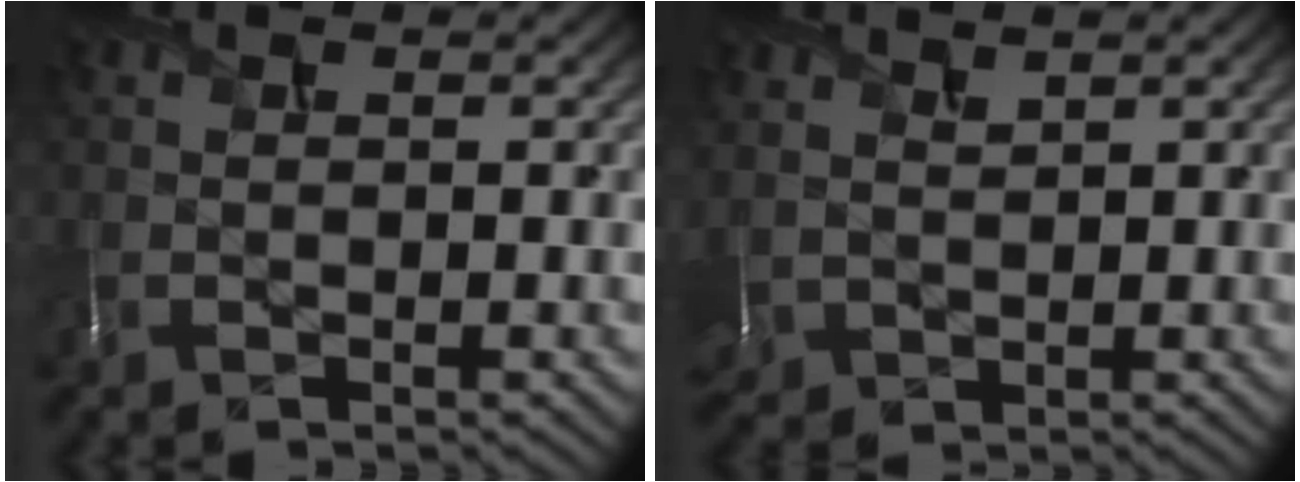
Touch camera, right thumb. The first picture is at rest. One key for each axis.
{"total": 2.6, "fx": 2.3, "fy": 1.1, "fz": 0.7, "tx": -0.033, "ty": 0.006, "tz": 0.055}